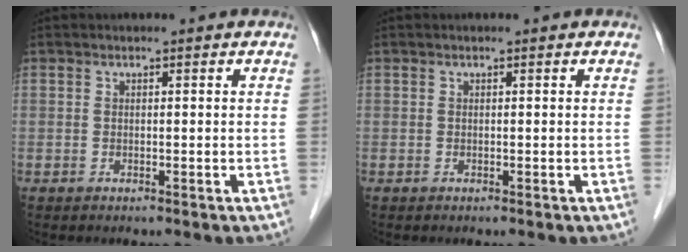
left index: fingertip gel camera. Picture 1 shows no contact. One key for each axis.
{"total": 0.0}